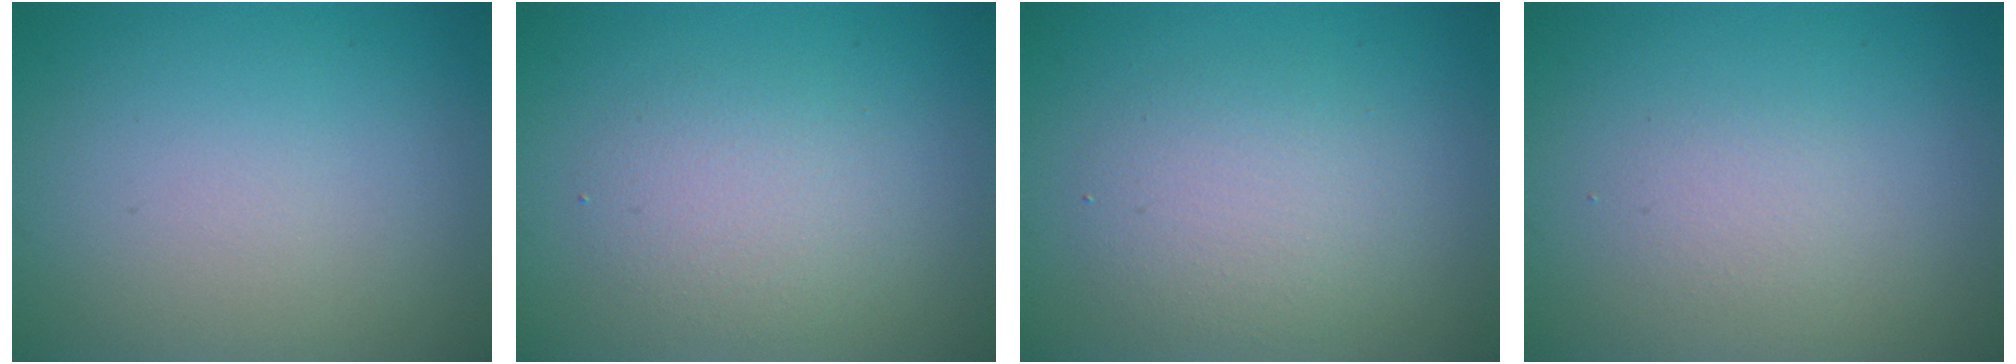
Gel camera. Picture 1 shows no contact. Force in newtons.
{"total": 2.7, "press": 2.7, "slide": 0.2}
{"total": 3.3, "press": 3.3, "slide": 0.1}
{"total": 1.3, "press": 1.3, "slide": 0.1}